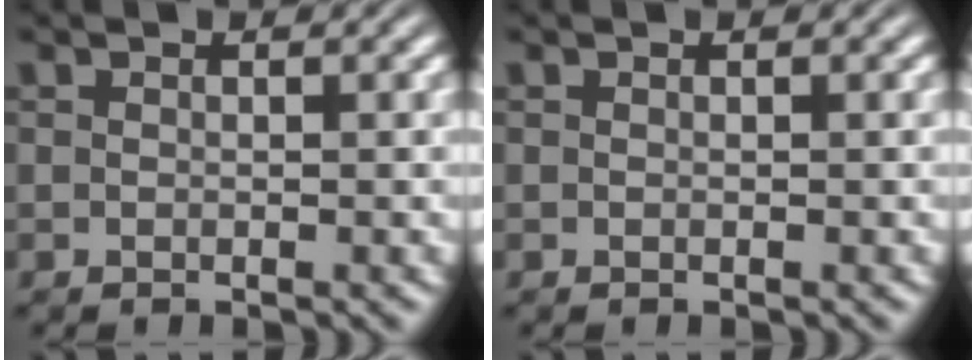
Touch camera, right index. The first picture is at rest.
{"total": 0.0}